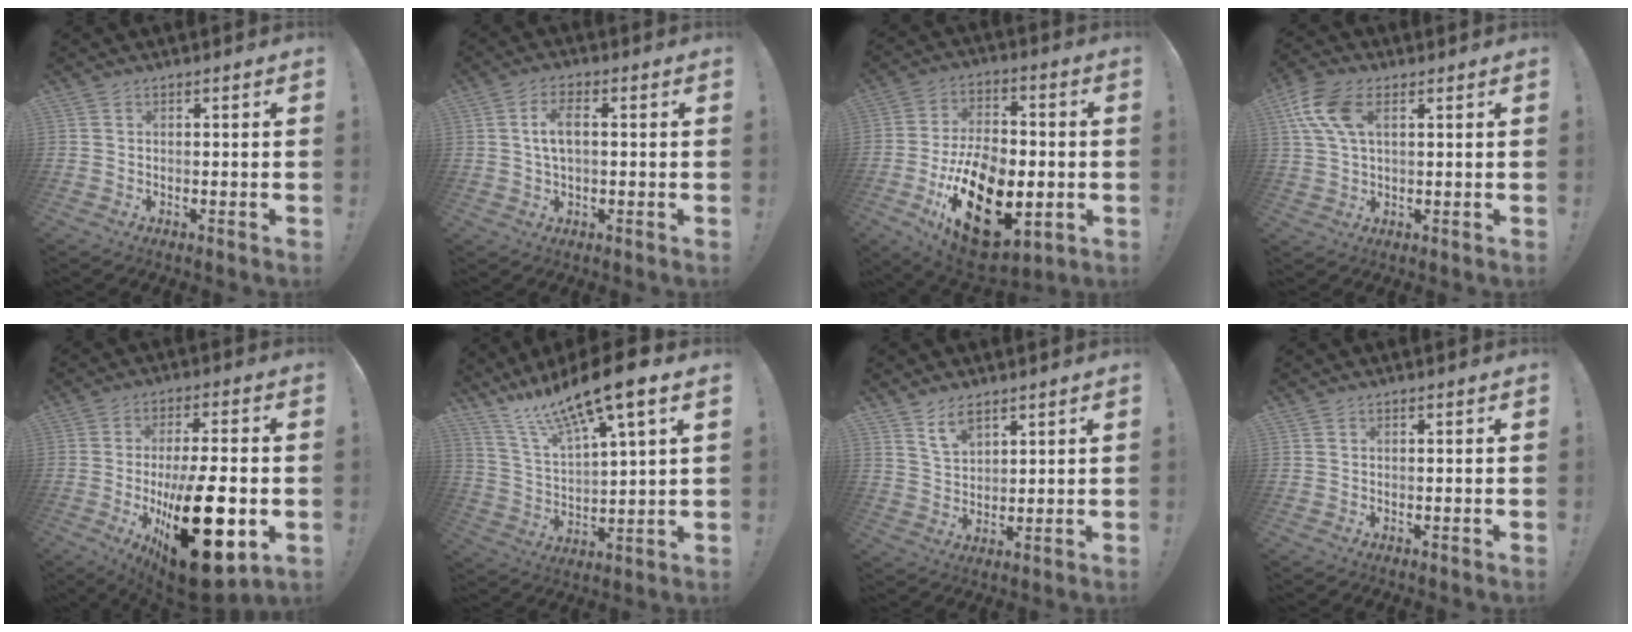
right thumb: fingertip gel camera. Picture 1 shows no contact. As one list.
[{"total": 6.5, "force": [0.8, 3.2, 5.6], "torque": [-0.092, 0.002, 0.011]}, {"total": 24.9, "force": [-7.6, 15.0, 18.3], "torque": [-0.308, 0.045, -0.108]}, {"total": 11.3, "force": [4.1, 6.5, 8.3], "torque": [-0.169, -0.002, 0.080]}, {"total": 25.4, "force": [-5.4, 9.8, 22.8], "torque": [-0.360, 0.018, -0.070]}, {"total": 15.0, "force": [11.8, 2.5, 8.8], "torque": [-0.170, -0.081, 0.200]}, {"total": 7.7, "force": [5.9, 3.6, 3.4], "torque": [-0.052, -0.031, 0.111]}, {"total": 0.0}]